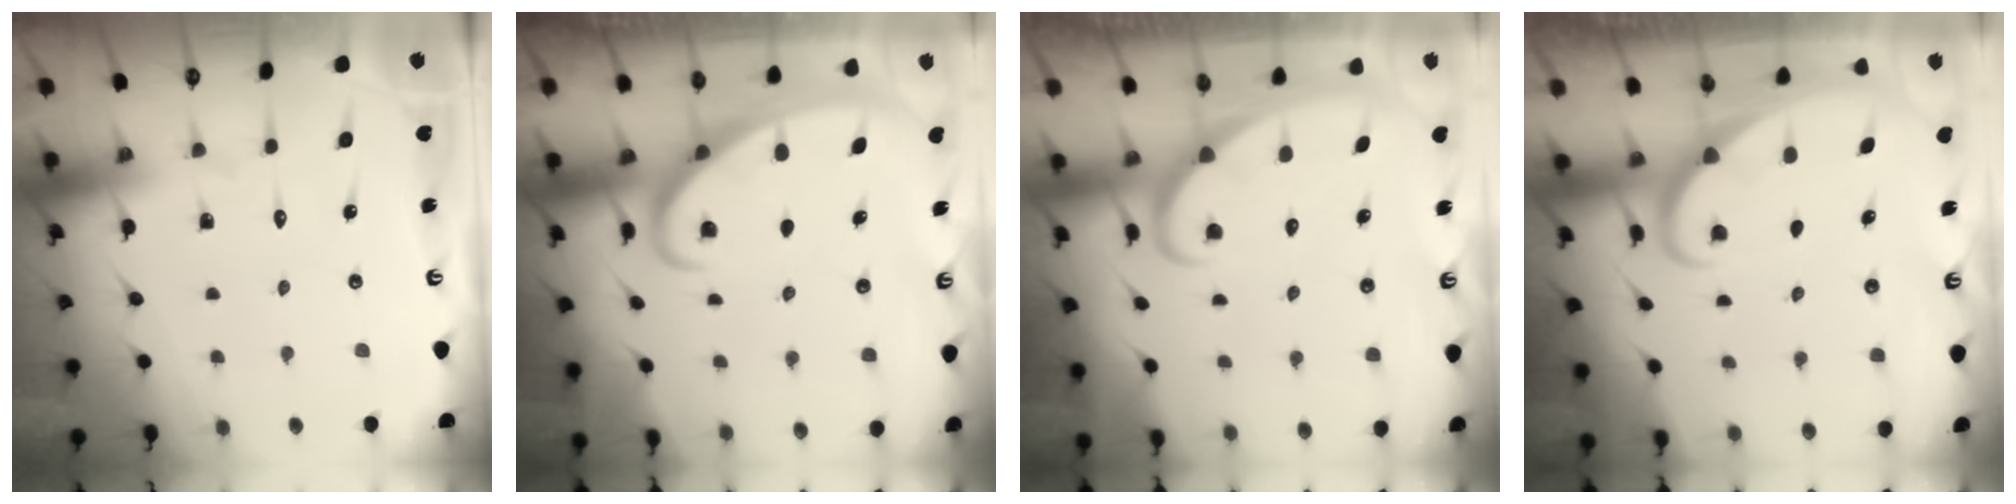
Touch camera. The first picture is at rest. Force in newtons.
{"total": 2.5, "press": 2.5, "slide": 0.3}
{"total": 2.4, "press": 2.3, "slide": 0.3}
{"total": 1.6, "press": 1.6, "slide": 0.1}